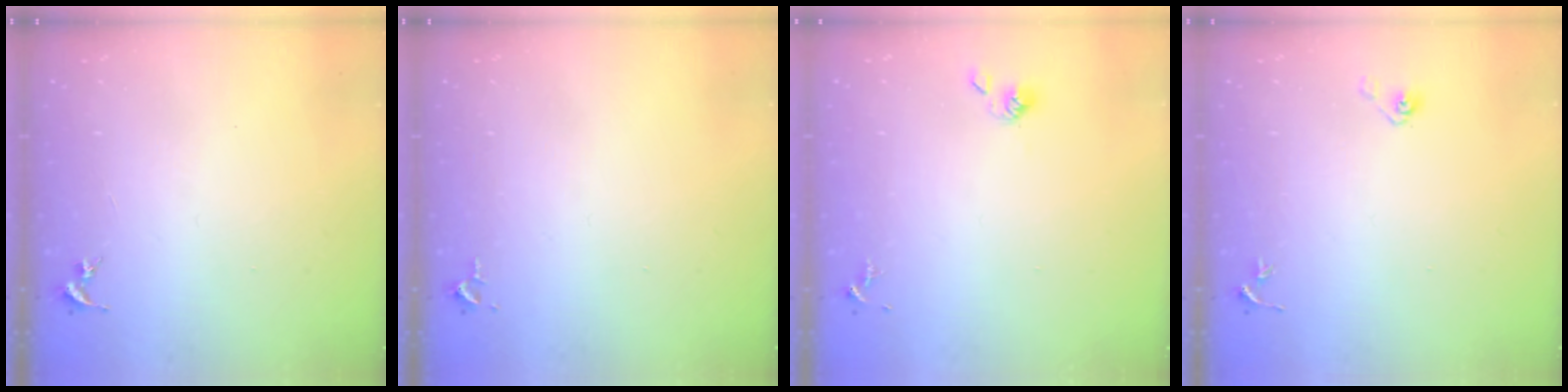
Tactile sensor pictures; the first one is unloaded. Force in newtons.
{"total": 2.6, "press": 2.6, "slide": 0.4}
{"total": 4.4, "press": 4.1, "slide": 1.6}
{"total": 4.0, "press": 3.3, "slide": 2.2}